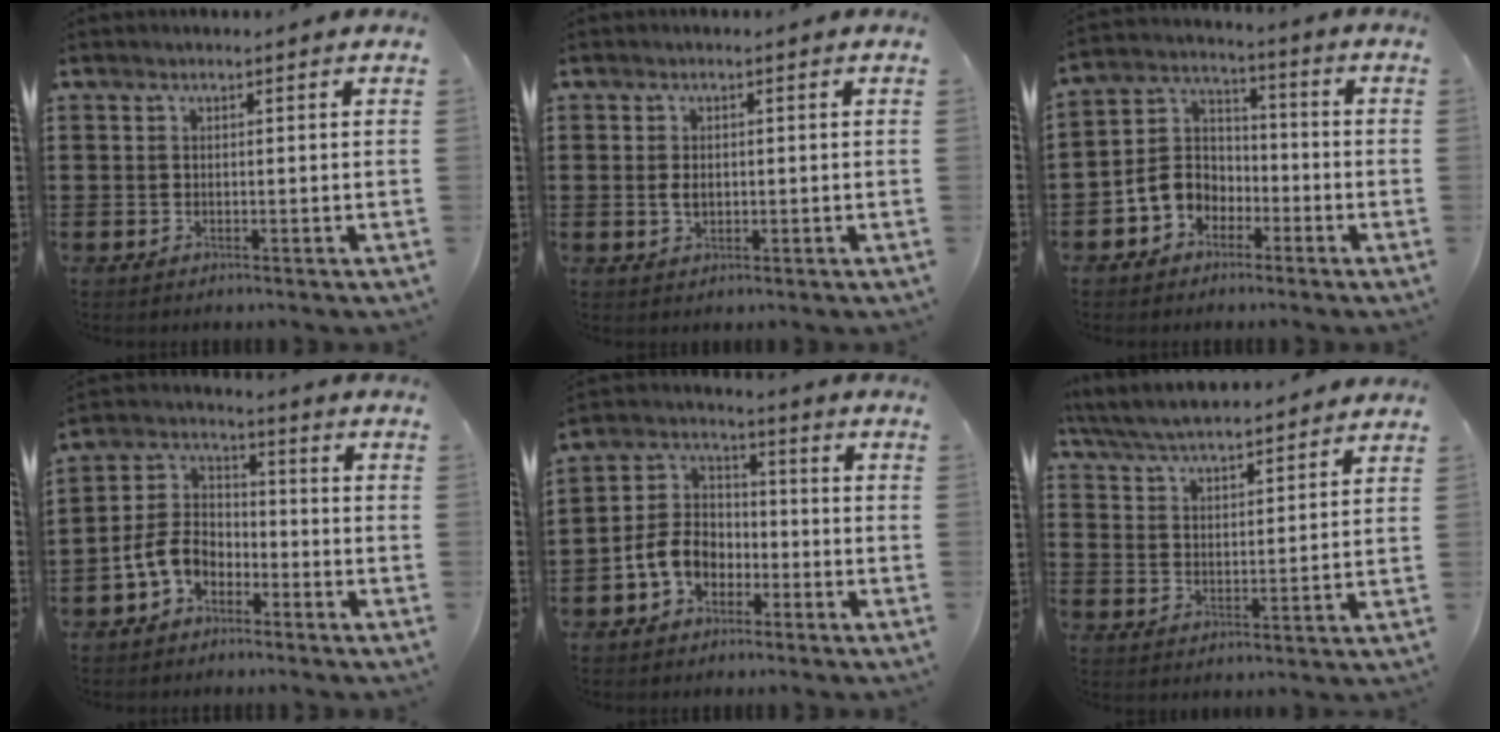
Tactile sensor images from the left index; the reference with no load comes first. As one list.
[{"total": 2.1, "force": [-0.1, 1.3, 1.7], "torque": [-0.034, 0.005, -0.002]}, {"total": 6.9, "force": [-3.1, 5.8, 2.2], "torque": [-0.078, 0.014, -0.068]}, {"total": 6.6, "force": [-3.5, 4.6, 3.3], "torque": [-0.099, 0.006, -0.077]}, {"total": 6.8, "force": [-3.0, 5.2, 3.2], "torque": [-0.092, 0.009, -0.065]}, {"total": 5.8, "force": [5.6, 0.5, 1.4], "torque": [-0.050, -0.024, 0.099]}]